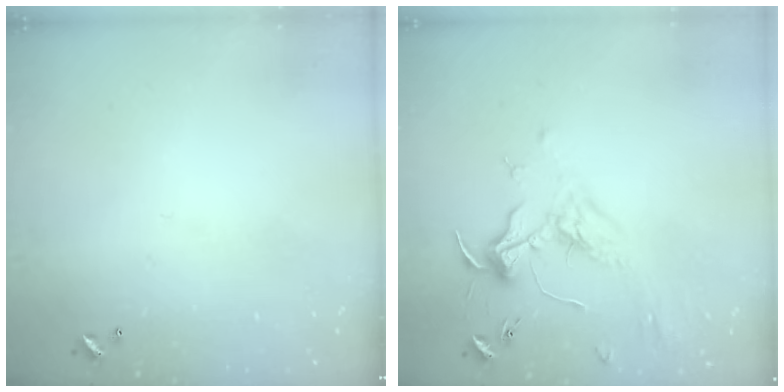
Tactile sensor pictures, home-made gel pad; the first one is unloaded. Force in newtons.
{"total": 1.8, "press": 1.7, "slide": 0.6}